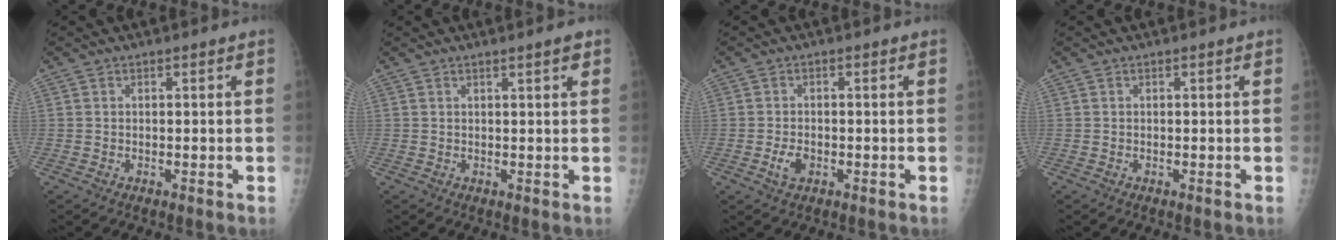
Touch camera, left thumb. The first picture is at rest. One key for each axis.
{"total": 1.6, "fx": 1.0, "fy": 0.0, "fz": 1.2, "tx": -0.017, "ty": -0.004, "tz": 0.015}
{"total": 2.8, "fx": -1.0, "fy": 1.8, "fz": 1.9, "tx": -0.034, "ty": 0.001, "tz": -0.016}
{"total": 0.0}